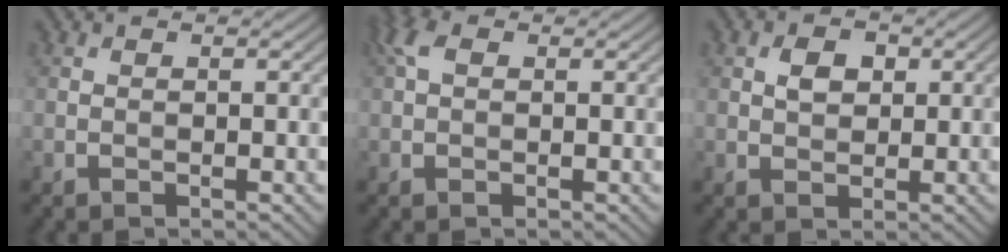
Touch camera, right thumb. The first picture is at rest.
{"total": 2.8, "force": [0.9, 1.7, 2.0], "torque": [-0.048, 0.010, 0.011]}
{"total": 2.7, "force": [0.7, 1.8, 1.8], "torque": [-0.037, 0.003, 0.011]}